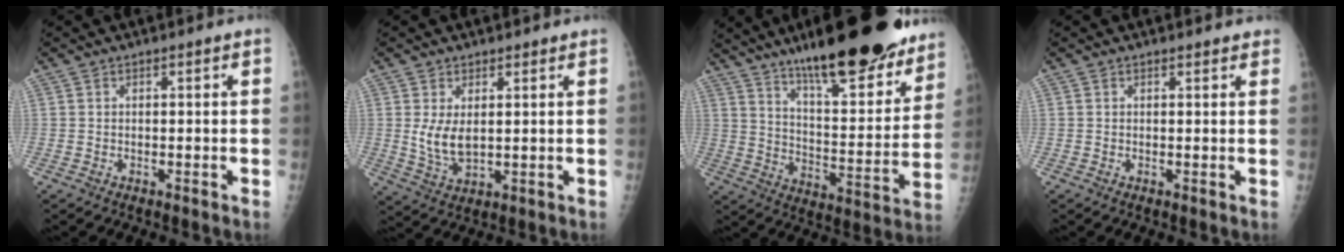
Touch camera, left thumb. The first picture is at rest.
{"total": 6.0, "force": [1.5, 3.6, 4.5], "torque": [-0.076, -0.019, 0.037]}
{"total": 27.5, "force": [20.0, 7.3, 17.4], "torque": [-0.220, -0.083, 0.301]}
{"total": 1.4, "force": [1.3, 0.5, 0.3], "torque": [0.001, -0.003, 0.011]}